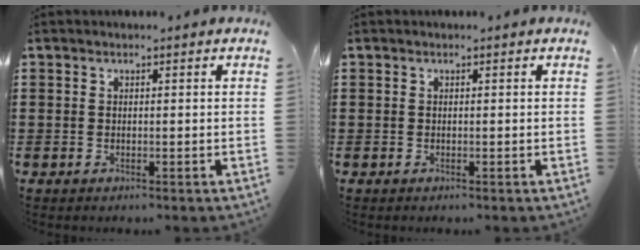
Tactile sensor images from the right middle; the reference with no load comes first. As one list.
[{"total": 0.0}]